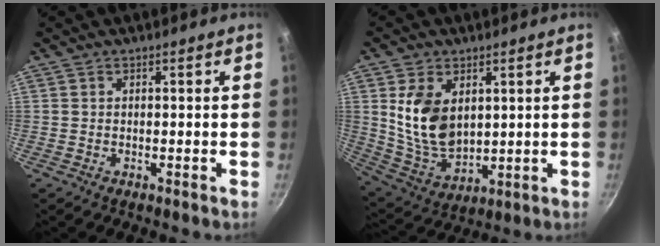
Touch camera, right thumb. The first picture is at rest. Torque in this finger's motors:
{"motor_torque": [-0.93, 1.26, 0.73, -0.38, 0.10]}